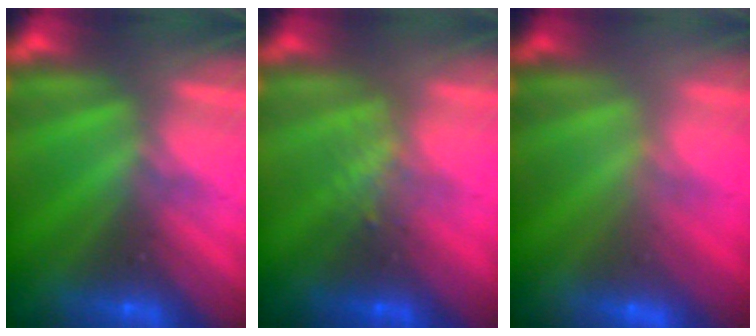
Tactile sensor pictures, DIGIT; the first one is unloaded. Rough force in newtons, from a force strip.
{"total": 2.4}
{"total": 2.8}